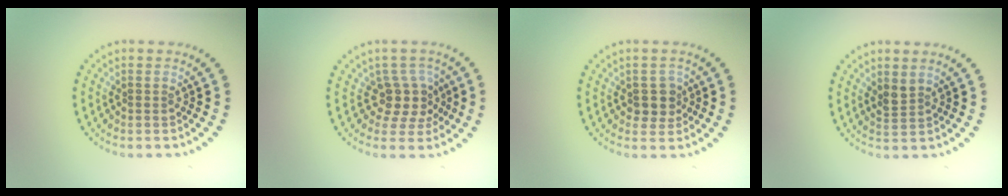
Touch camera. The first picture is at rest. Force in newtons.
{"total": 3.0, "press": 2.2, "slide": 2.0}
{"total": 2.0, "press": 1.7, "slide": 0.9}
{"total": 1.3, "press": 1.0, "slide": 0.8}